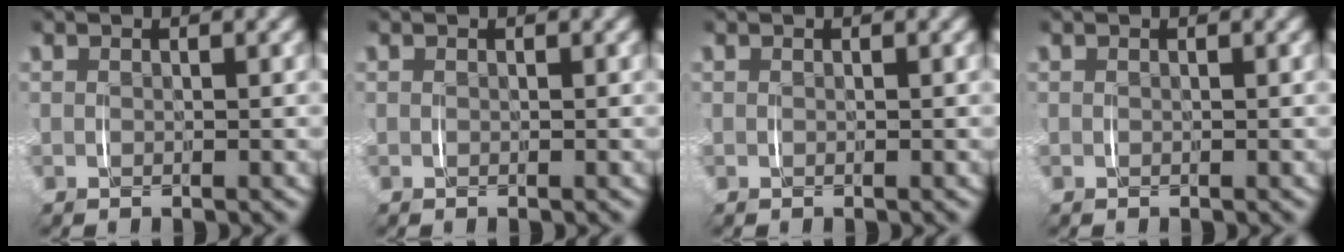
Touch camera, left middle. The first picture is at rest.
{"total": 0.0}
{"total": 0.0}
{"total": 0.0}